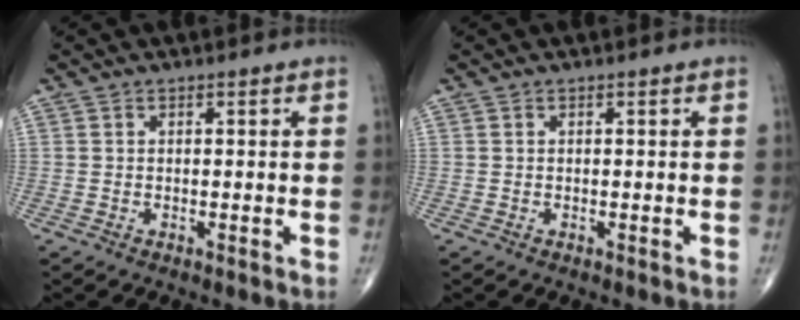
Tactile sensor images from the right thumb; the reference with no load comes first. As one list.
[{"total": 0.0}]